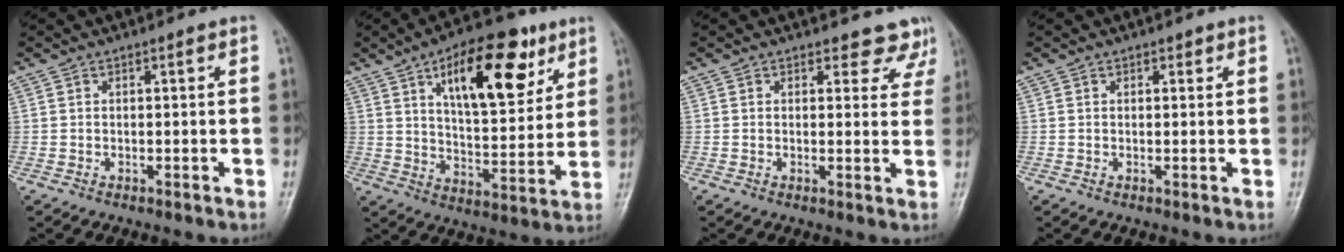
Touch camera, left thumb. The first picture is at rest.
{"total": 19.3, "force": [9.2, 8.4, 14.7], "torque": [-0.180, -0.032, 0.147]}
{"total": 5.5, "force": [4.8, 2.7, 0.3], "torque": [0.038, -0.025, 0.033]}
{"total": 0.9, "force": [0.6, 0.6, 0.3], "torque": [0.004, -0.003, 0.005]}